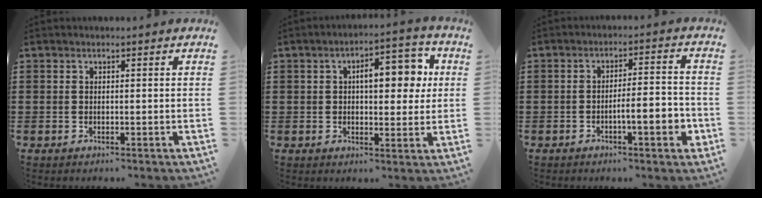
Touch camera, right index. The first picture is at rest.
{"total": 8.6, "force": [1.7, 4.0, 7.4], "torque": [-0.107, 0.001, 0.018]}
{"total": 6.0, "force": [-2.3, 1.2, 5.4], "torque": [-0.082, -0.003, -0.042]}